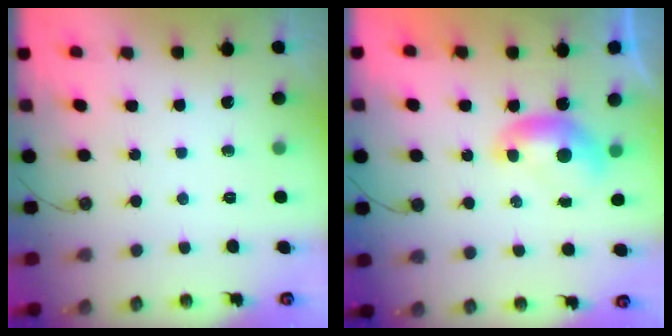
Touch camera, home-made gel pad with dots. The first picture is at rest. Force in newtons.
{"total": 0.0}